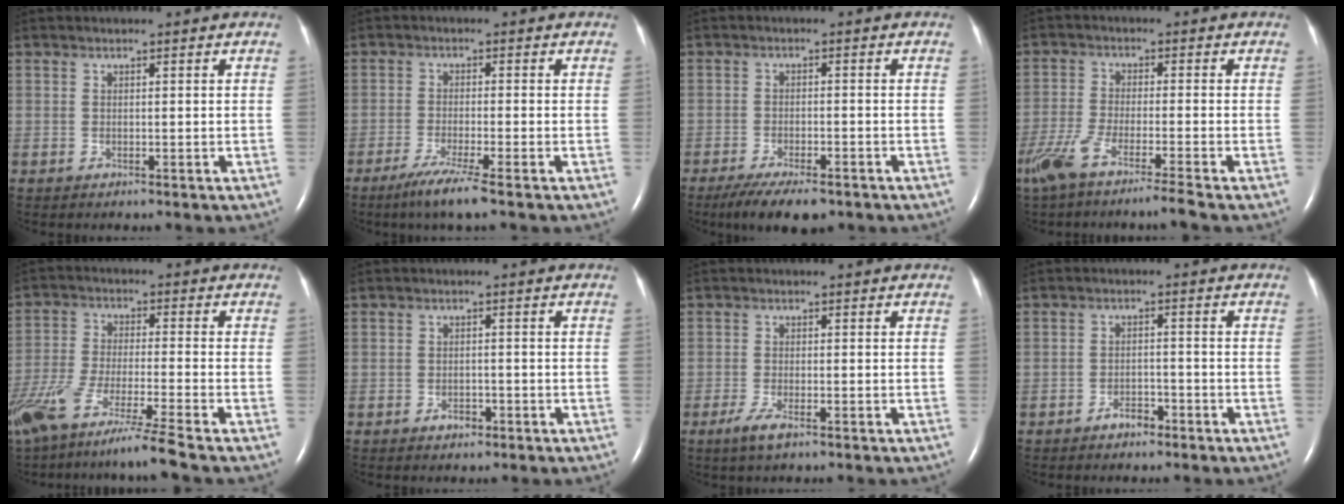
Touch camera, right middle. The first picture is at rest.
{"total": 5.3, "force": [-3.6, -0.6, 3.9], "torque": [-0.080, -0.017, -0.068]}
{"total": 8.7, "force": [-6.5, 2.6, 5.2], "torque": [-0.082, -0.013, -0.100]}
{"total": 8.2, "force": [-6.1, -0.6, 5.5], "torque": [-0.105, -0.024, -0.114]}
{"total": 14.4, "force": [-11.2, -1.3, 9.0], "torque": [-0.177, -0.053, -0.198]}
{"total": 1.7, "force": [-1.1, 1.0, 0.9], "torque": [-0.013, 0.003, -0.014]}
{"total": 2.8, "force": [-1.7, 0.5, 2.2], "torque": [-0.052, -0.006, -0.034]}
{"total": 2.5, "force": [-1.9, 1.1, 1.1], "torque": [-0.020, 0.004, -0.030]}